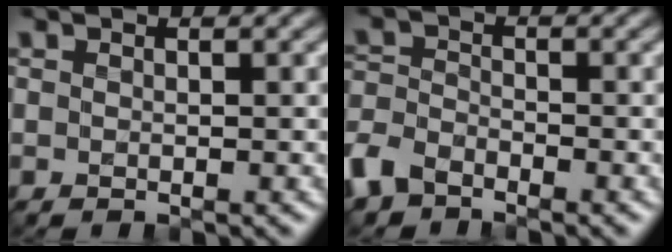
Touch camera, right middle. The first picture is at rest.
{"total": 4.0, "force": [-3.0, 2.2, 1.6], "torque": [-0.040, -0.004, -0.074]}